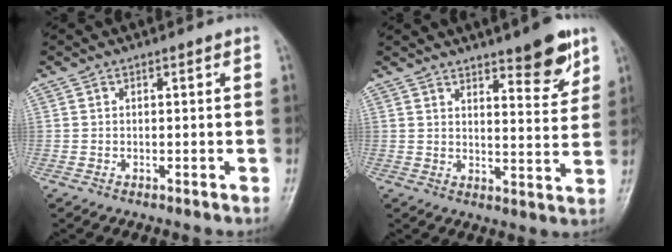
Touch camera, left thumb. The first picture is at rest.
{"total": 8.9, "force": [6.0, 2.4, 6.2], "torque": [-0.063, -0.041, 0.085]}